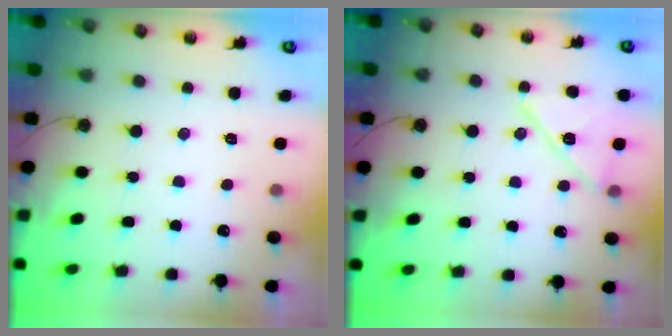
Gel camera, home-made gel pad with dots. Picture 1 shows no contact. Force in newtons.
{"total": 13.1, "press": 13.1, "slide": 0.6}